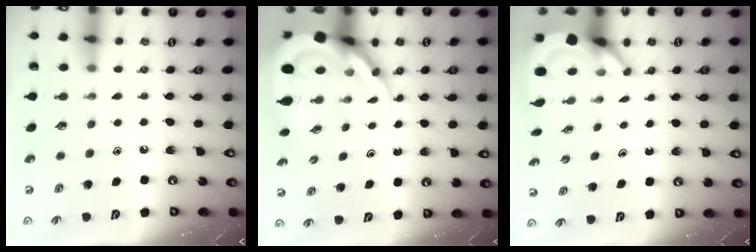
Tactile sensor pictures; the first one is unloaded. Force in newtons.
{"total": 11.8, "press": 11.7, "slide": 1.2}
{"total": 5.4, "press": 5.3, "slide": 0.8}